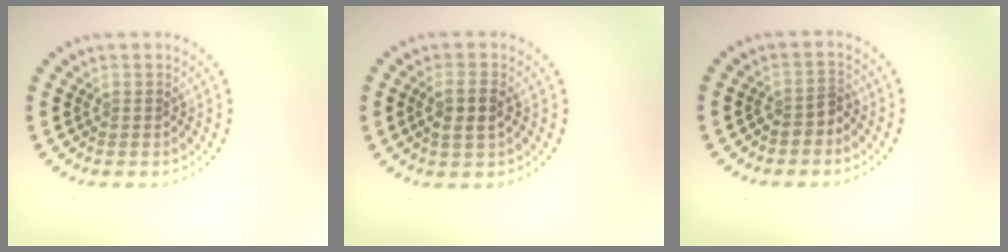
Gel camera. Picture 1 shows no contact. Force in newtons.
{"total": 2.3, "press": 2.2, "slide": 0.9}
{"total": 1.4, "press": 1.1, "slide": 0.9}